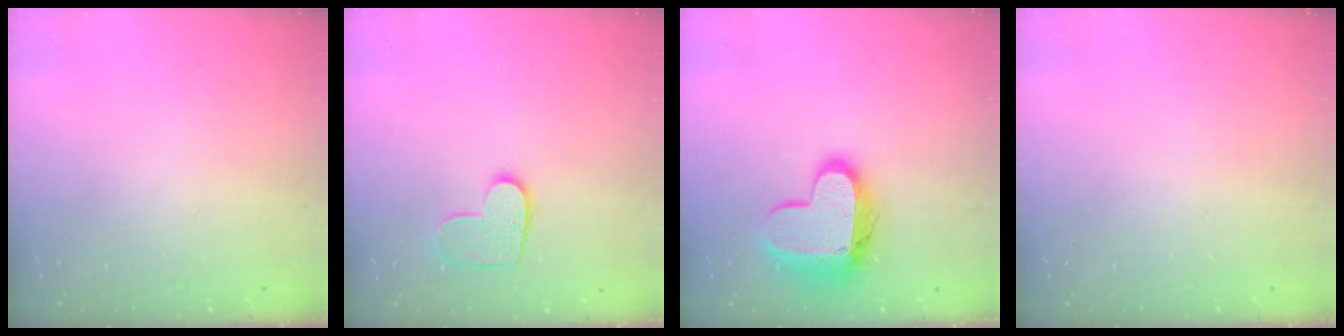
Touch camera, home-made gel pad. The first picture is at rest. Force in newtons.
{"total": 8.9, "press": 8.9, "slide": 0.5}
{"total": 14.2, "press": 14.1, "slide": 1.1}
{"total": 0.0}